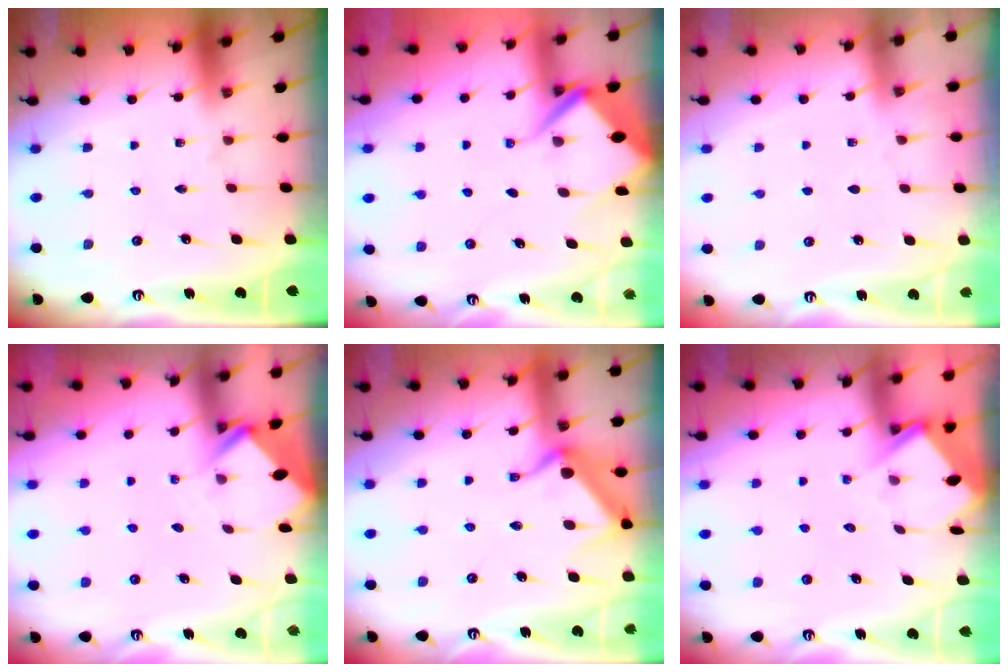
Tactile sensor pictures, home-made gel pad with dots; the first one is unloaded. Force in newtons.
{"total": 6.2, "press": 6.2, "slide": 0.5}
{"total": 3.0, "press": 3.0, "slide": 0.4}
{"total": 2.8, "press": 2.8, "slide": 0.2}
{"total": 12.1, "press": 12.1, "slide": 0.3}
{"total": 3.9, "press": 3.9, "slide": 0.4}